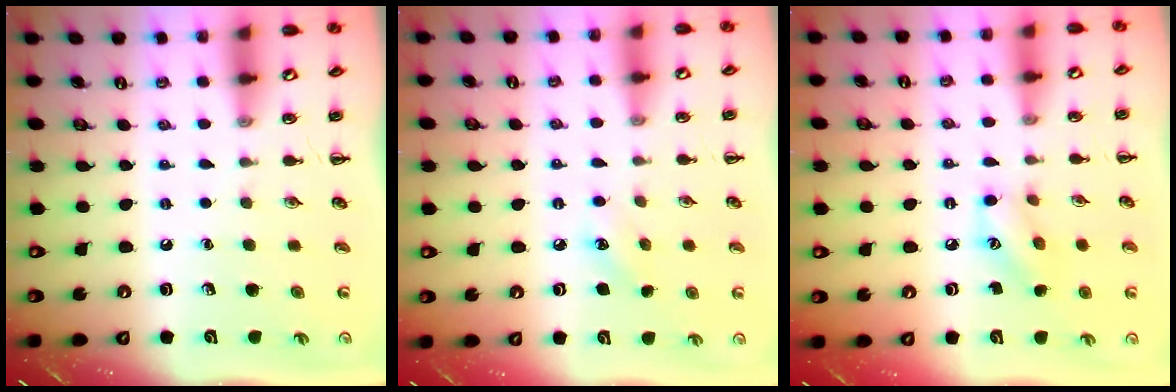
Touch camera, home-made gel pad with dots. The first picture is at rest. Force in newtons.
{"total": 6.4, "press": 6.2, "slide": 1.7}
{"total": 8.0, "press": 8.0, "slide": 0.3}